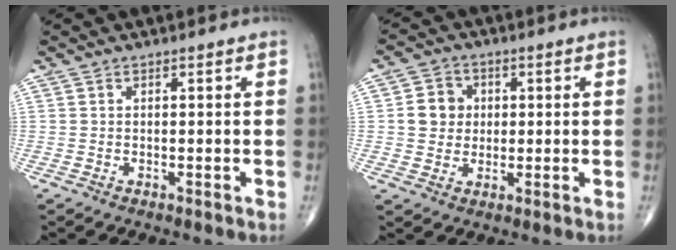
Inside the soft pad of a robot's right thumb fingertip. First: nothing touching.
{"total": 6.3, "force": [0.7, 5.7, 2.5], "torque": [-0.016, 0.003, 0.006]}